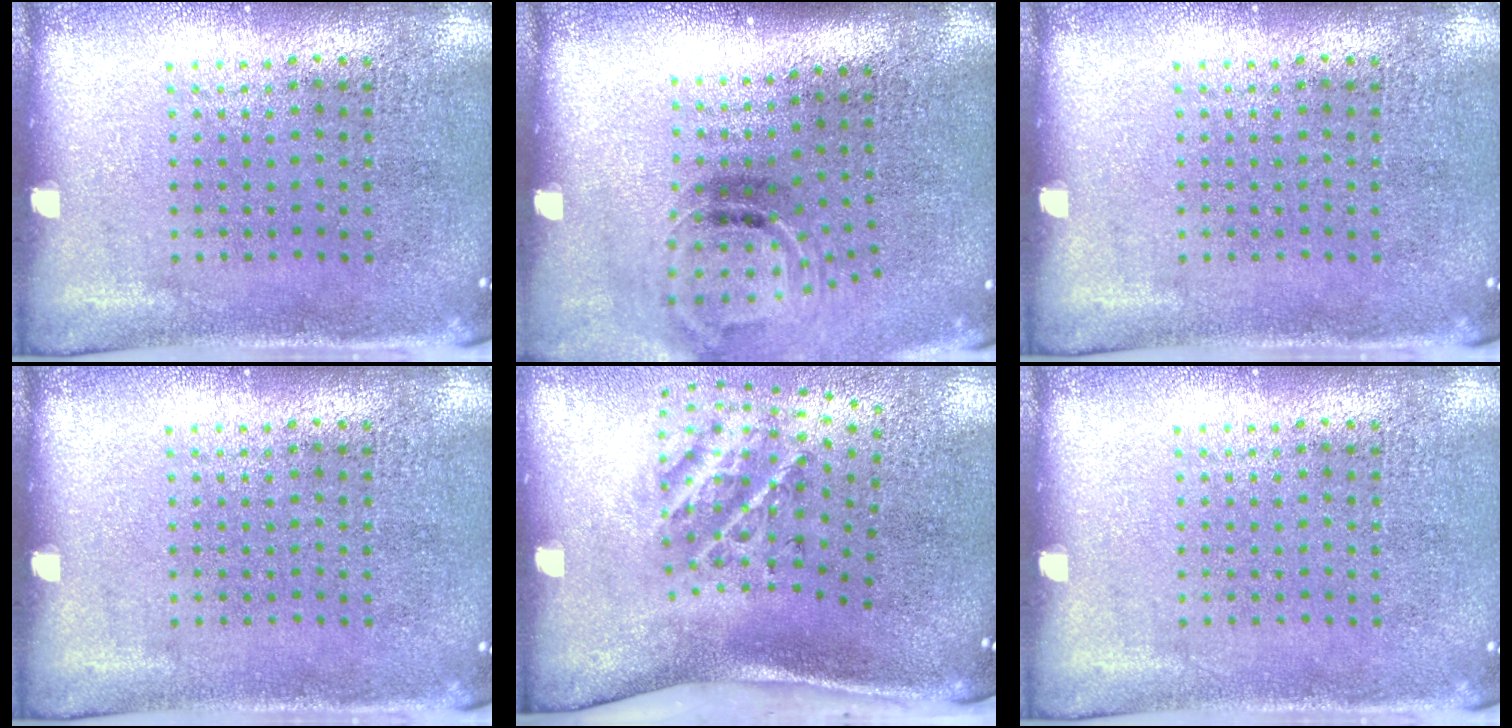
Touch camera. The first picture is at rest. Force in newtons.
{"total": 1.5, "press": 1.0, "slide": 1.1}
{"total": 0.0}
{"total": 0.0}
{"total": 2.2, "press": 1.2, "slide": 1.8}
{"total": 0.0}